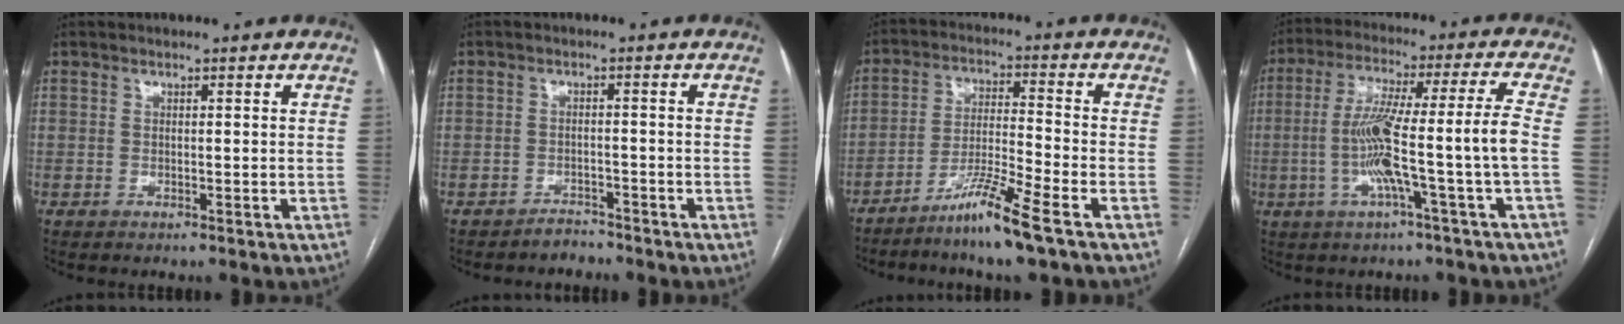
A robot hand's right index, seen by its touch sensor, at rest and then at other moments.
{"total": 2.1, "force": [-1.9, 0.7, -0.5], "torque": [0.012, 0.000, -0.029]}
{"total": 8.5, "force": [-5.9, -1.0, 6.0], "torque": [-0.115, -0.022, -0.114]}
{"total": 12.5, "force": [-2.8, -1.7, 12.1], "torque": [-0.224, 0.014, -0.051]}